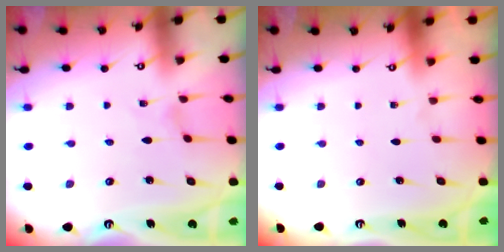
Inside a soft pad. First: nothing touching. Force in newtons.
{"total": 0.0}